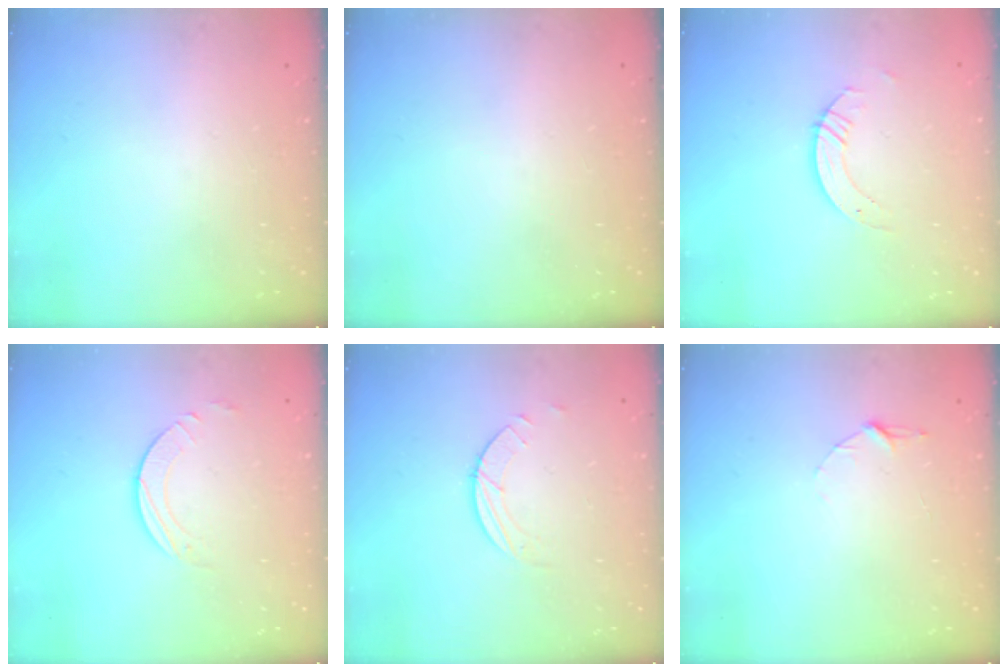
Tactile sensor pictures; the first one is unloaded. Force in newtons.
{"total": 0.0}
{"total": 3.7, "press": 3.6, "slide": 0.4}
{"total": 2.7, "press": 2.7, "slide": 0.2}
{"total": 1.5, "press": 1.5, "slide": 0.1}
{"total": 4.7, "press": 4.7, "slide": 0.5}